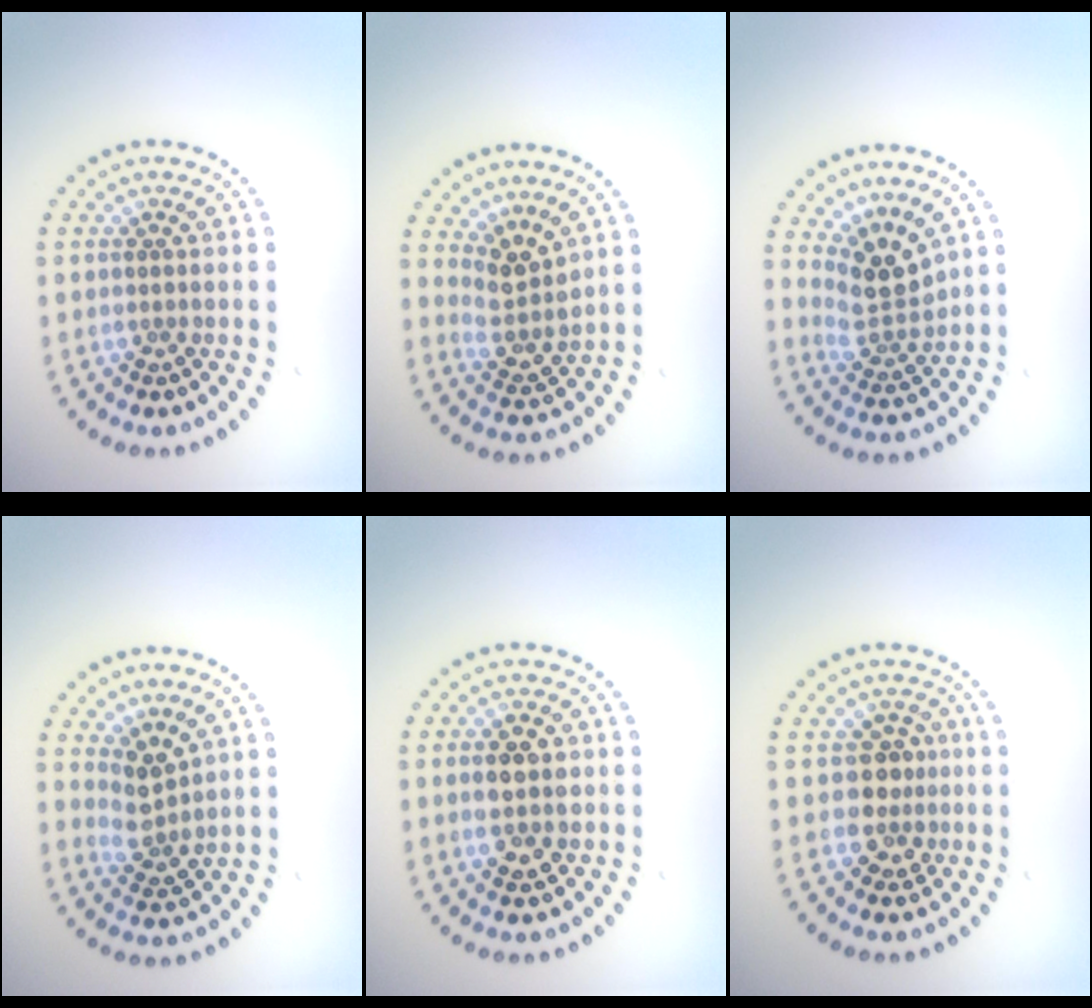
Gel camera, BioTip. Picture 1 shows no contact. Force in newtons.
{"total": 3.0, "press": 2.3, "slide": 1.9}
{"total": 3.5, "press": 2.8, "slide": 2.1}
{"total": 2.6, "press": 2.0, "slide": 1.7}
{"total": 3.8, "press": 3.8, "slide": 0.1}
{"total": 2.6, "press": 2.3, "slide": 1.2}